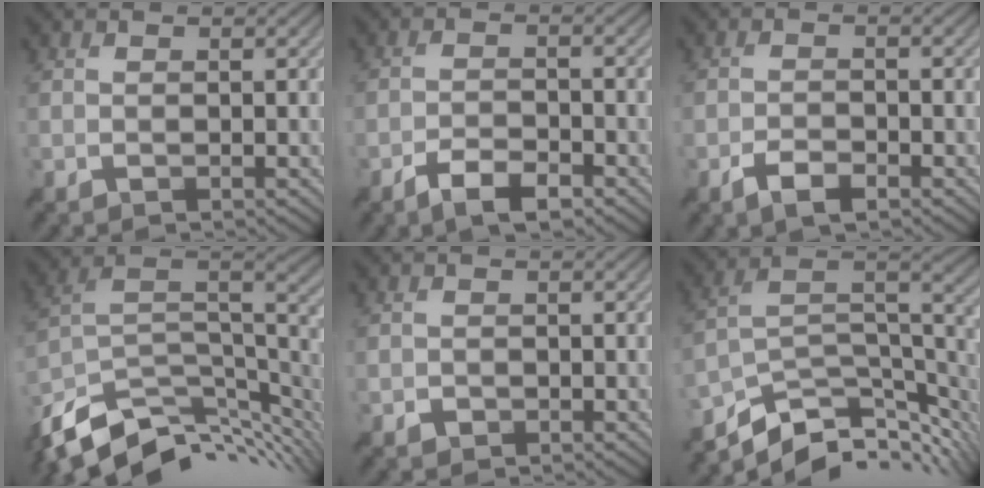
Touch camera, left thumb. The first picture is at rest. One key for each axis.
{"total": 4.8, "fx": -3.4, "fy": 1.6, "fz": 3.1, "tx": -0.059, "ty": -0.001, "tz": -0.060}
{"total": 3.3, "fx": -2.1, "fy": 1.3, "fz": 2.1, "tx": -0.042, "ty": -0.002, "tz": -0.040}
{"total": 13.0, "fx": -7.5, "fy": 5.9, "fz": 8.7, "tx": -0.205, "ty": -0.017, "tz": -0.127}
{"total": 1.1, "fx": -0.6, "fy": 0.9, "fz": 0.1, "tx": 0.002, "ty": -0.005, "tz": -0.011}
{"total": 10.8, "fx": -6.2, "fy": 4.6, "fz": 7.6, "tx": -0.152, "ty": -0.005, "tz": -0.102}